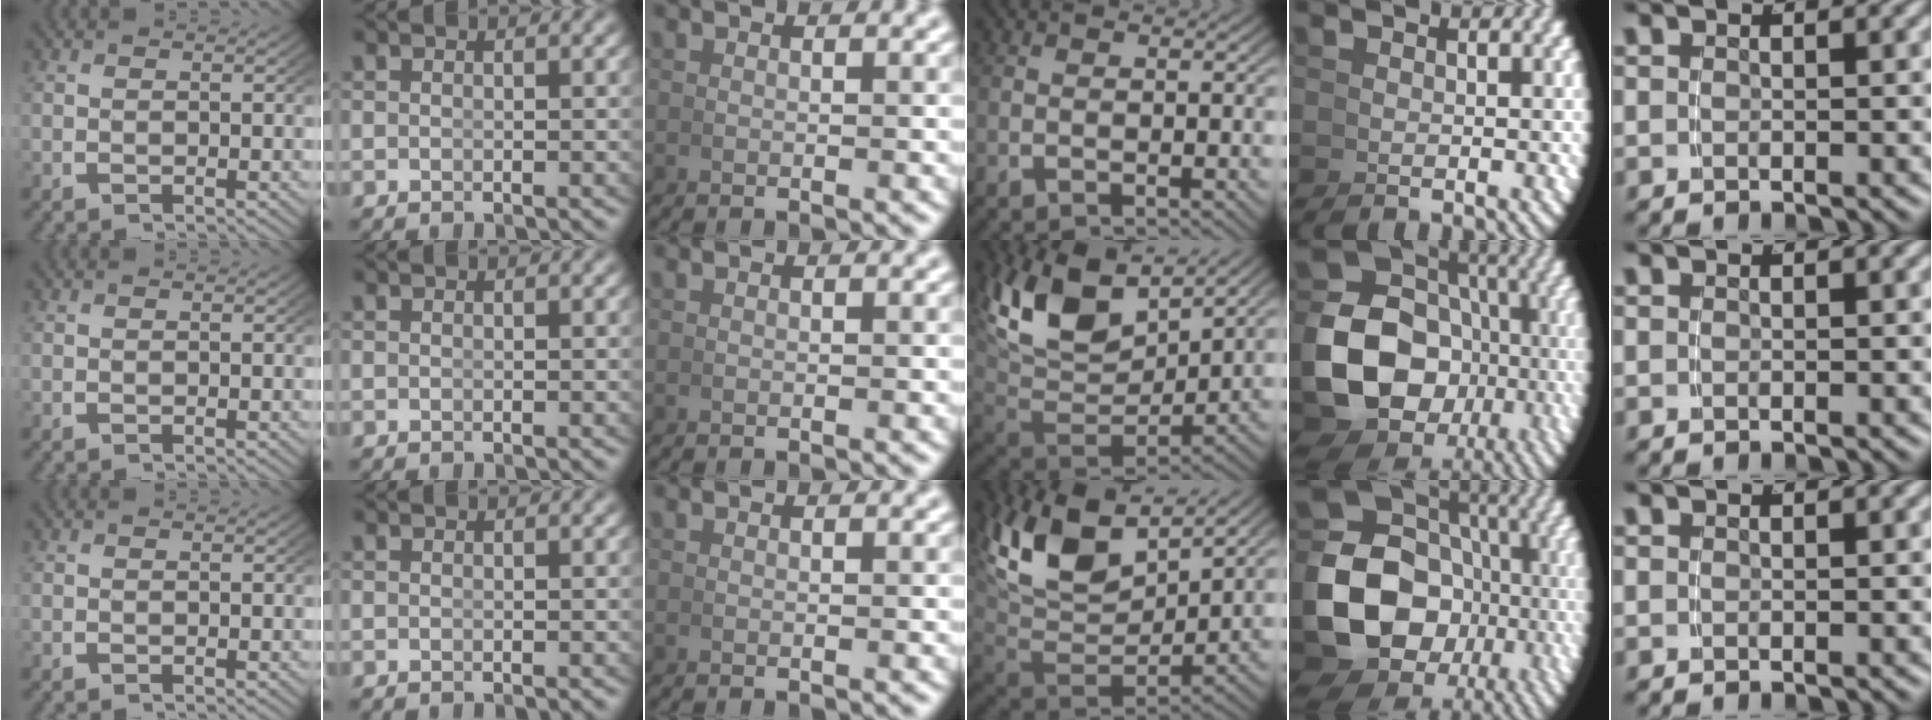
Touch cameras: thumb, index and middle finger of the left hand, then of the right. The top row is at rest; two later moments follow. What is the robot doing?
{"motion": "grasp_and_lifting", "object": "coin"}